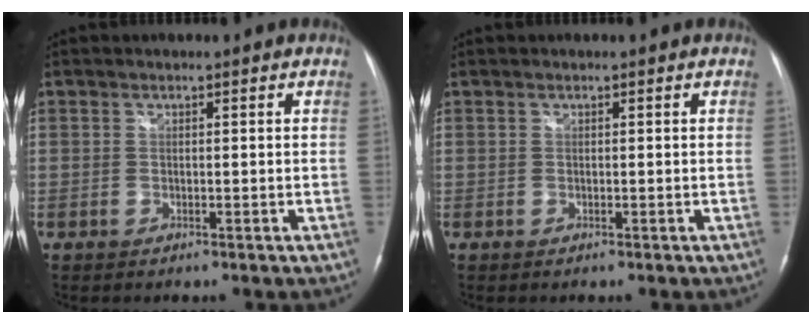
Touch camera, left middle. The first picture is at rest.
{"total": 0.0}